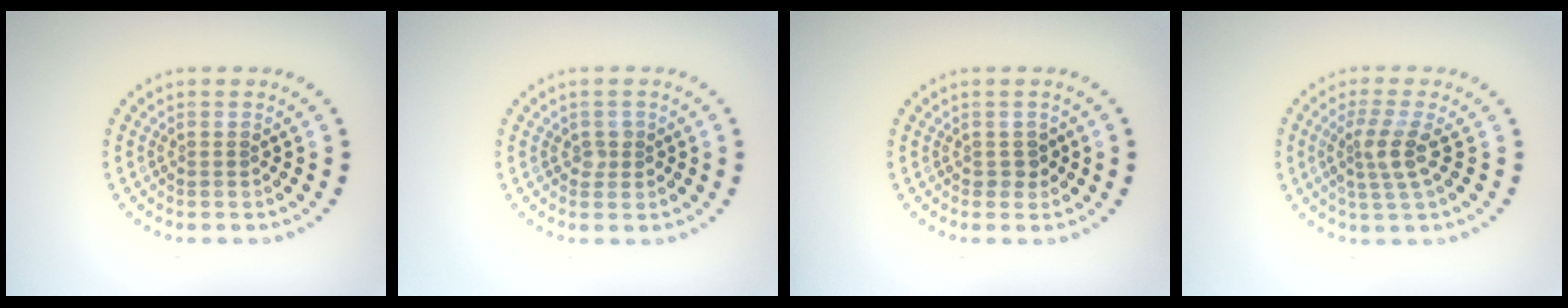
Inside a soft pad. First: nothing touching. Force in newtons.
{"total": 1.0, "press": 1.0, "slide": 0.2}
{"total": 1.1, "press": 0.9, "slide": 0.6}
{"total": 2.7, "press": 2.2, "slide": 1.7}